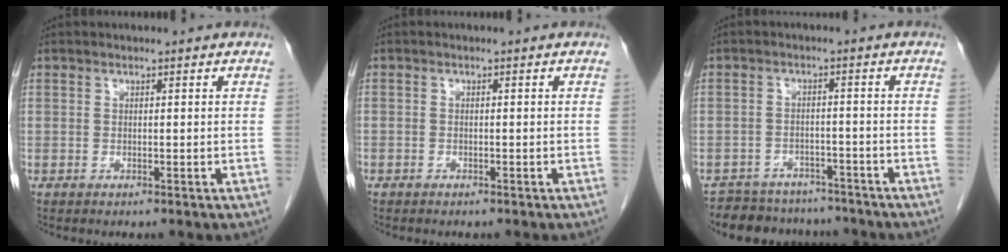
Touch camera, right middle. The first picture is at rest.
{"total": 0.7, "force": [-0.5, 0.4, 0.1], "torque": [-0.006, 0.002, -0.009]}
{"total": 9.9, "force": [-8.9, 4.3, 1.2], "torque": [-0.013, 0.015, -0.114]}